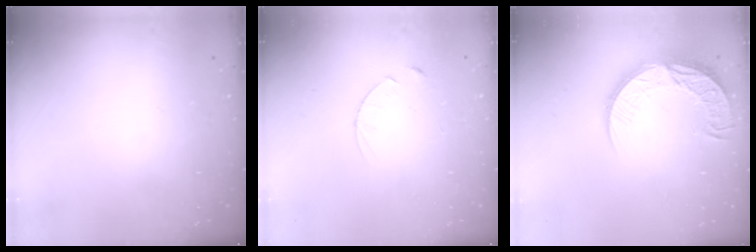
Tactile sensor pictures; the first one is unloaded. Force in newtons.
{"total": 3.5, "press": 3.5, "slide": 0.4}
{"total": 15.0, "press": 15.0, "slide": 0.9}